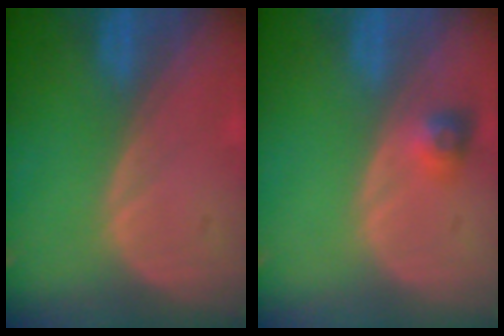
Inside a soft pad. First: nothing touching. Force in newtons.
{"total": 2.9, "press": 2.6, "slide": 1.2}